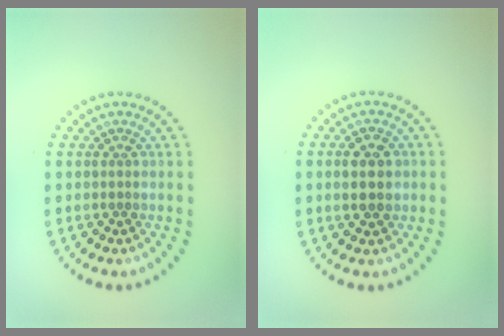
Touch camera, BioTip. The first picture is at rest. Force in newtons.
{"total": 3.0, "press": 3.0, "slide": 0.2}